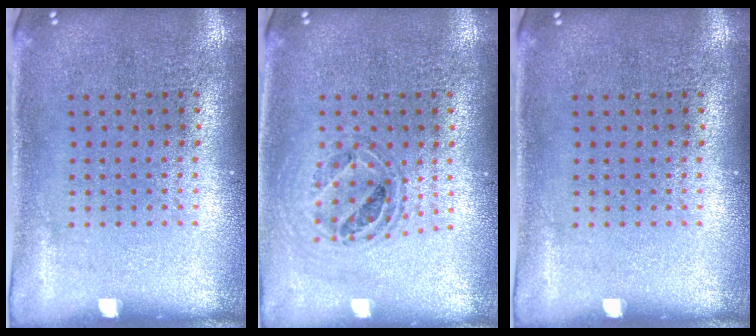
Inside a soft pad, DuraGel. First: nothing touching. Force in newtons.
{"total": 0.7, "press": 0.7, "slide": 0.2}
{"total": 0.0}